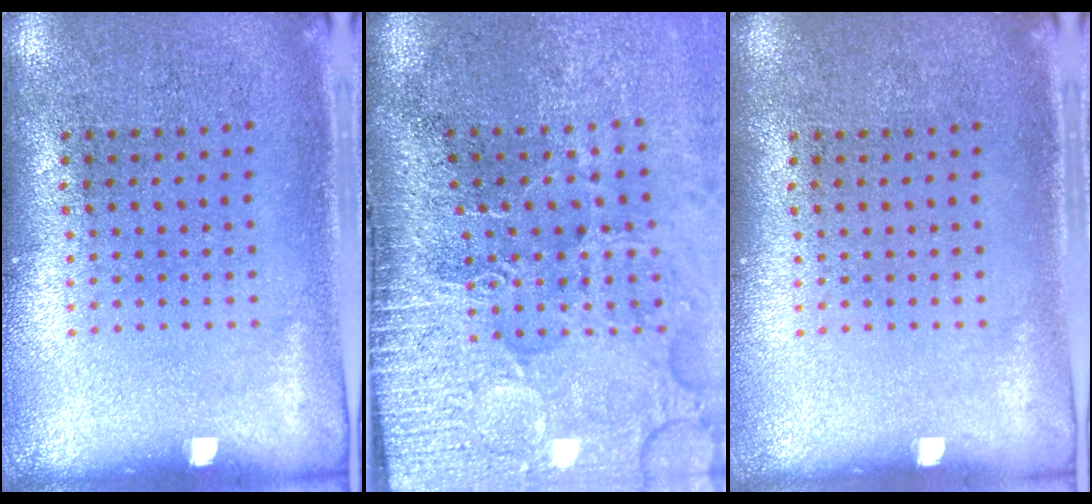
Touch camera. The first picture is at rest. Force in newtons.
{"total": 4.9, "press": 4.0, "slide": 2.8}
{"total": 0.0}